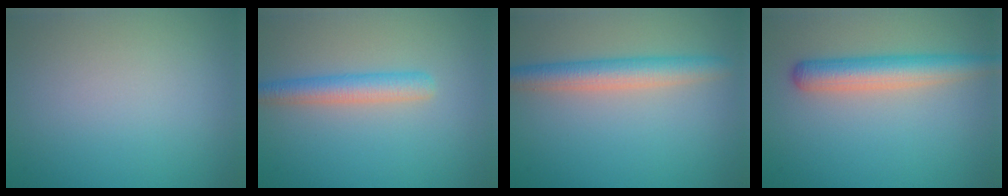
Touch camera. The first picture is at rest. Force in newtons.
{"total": 3.0, "press": 3.0, "slide": 0.1}
{"total": 3.8, "press": 3.8, "slide": 0.1}
{"total": 4.1, "press": 4.1, "slide": 0.1}